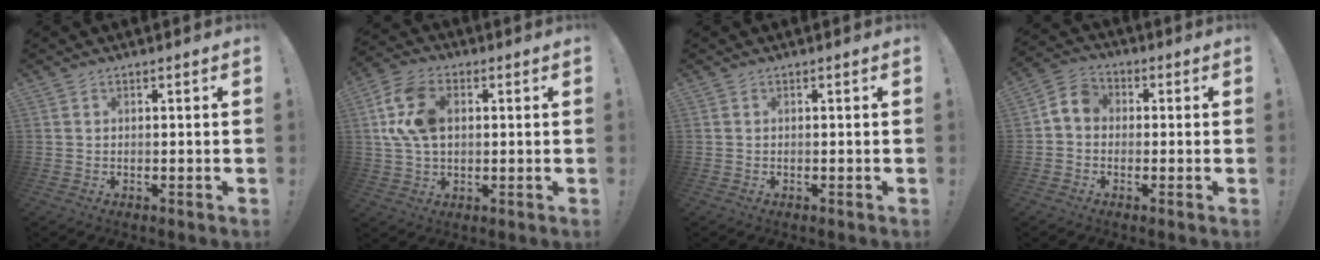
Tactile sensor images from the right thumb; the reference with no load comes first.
{"total": 13.8, "force": [2.8, 9.0, 10.0], "torque": [-0.197, 0.006, 0.057]}
{"total": 0.0}
{"total": 5.4, "force": [-0.6, 4.5, 2.9], "torque": [-0.053, 0.017, -0.008]}